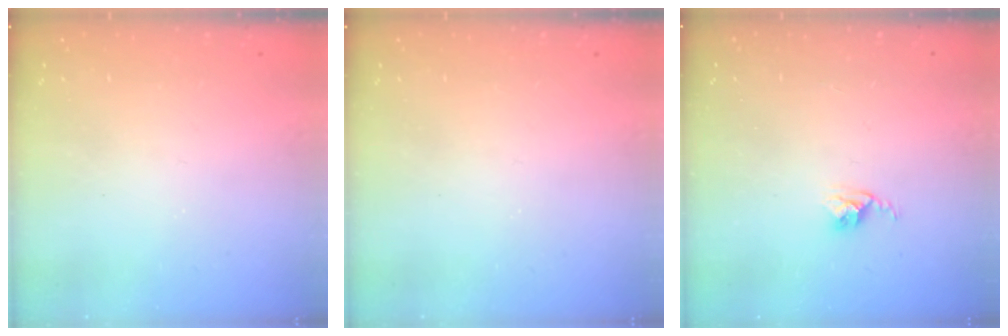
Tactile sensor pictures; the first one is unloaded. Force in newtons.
{"total": 0.0}
{"total": 2.8, "press": 2.7, "slide": 0.4}